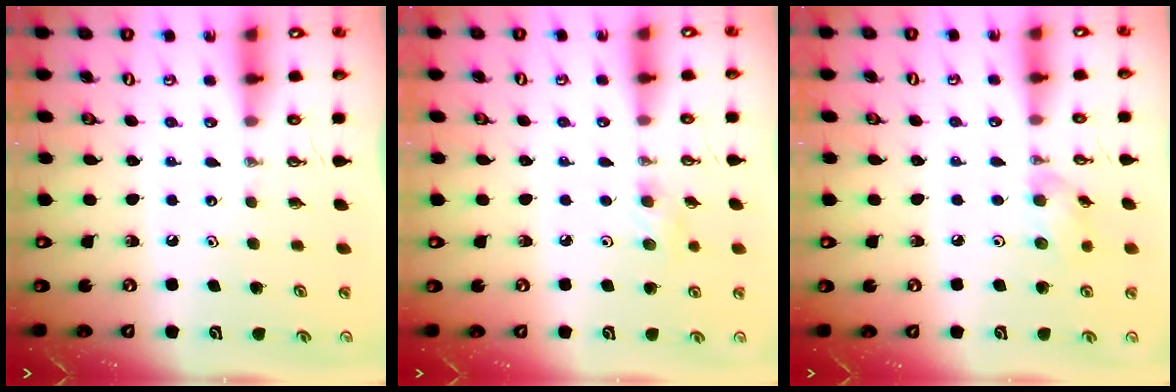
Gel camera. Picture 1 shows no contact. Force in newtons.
{"total": 8.8, "press": 4.8, "slide": 7.3}
{"total": 6.7, "press": 6.6, "slide": 0.8}